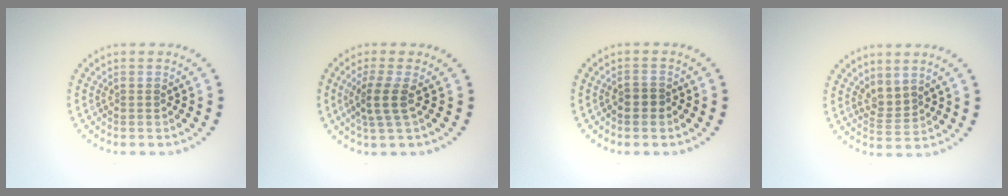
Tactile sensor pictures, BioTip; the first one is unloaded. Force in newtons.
{"total": 2.6, "press": 2.1, "slide": 1.4}
{"total": 1.4, "press": 1.3, "slide": 0.6}
{"total": 1.7, "press": 1.2, "slide": 1.2}